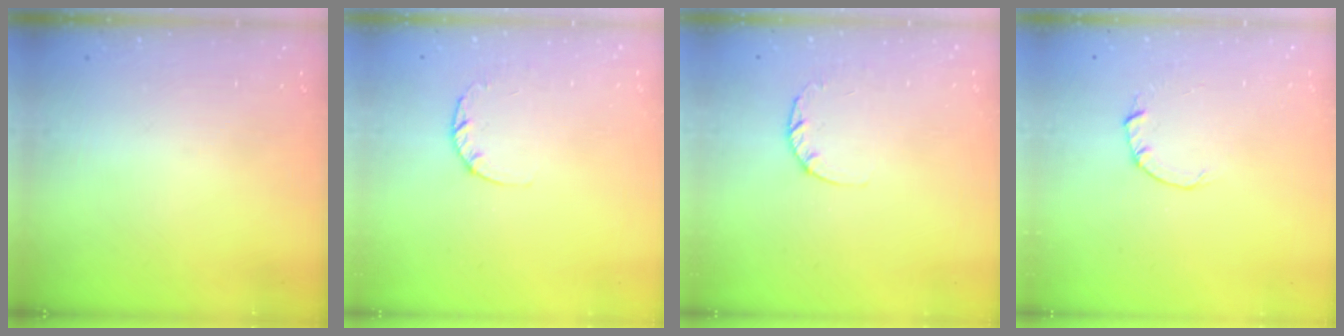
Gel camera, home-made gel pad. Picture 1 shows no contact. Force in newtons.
{"total": 2.6, "press": 2.5, "slide": 0.4}
{"total": 2.6, "press": 2.5, "slide": 0.4}
{"total": 2.0, "press": 2.0, "slide": 0.3}